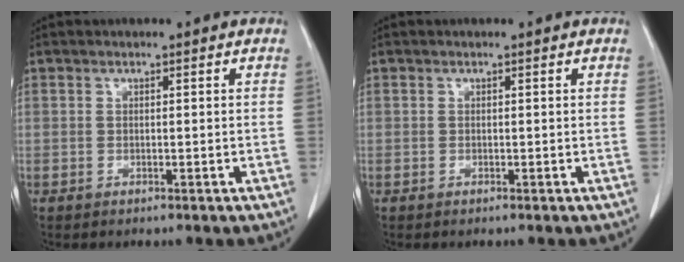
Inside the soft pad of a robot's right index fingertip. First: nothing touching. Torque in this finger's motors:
{"motor_torque": [-0.08, 0.07, 0.00, 0.00]}